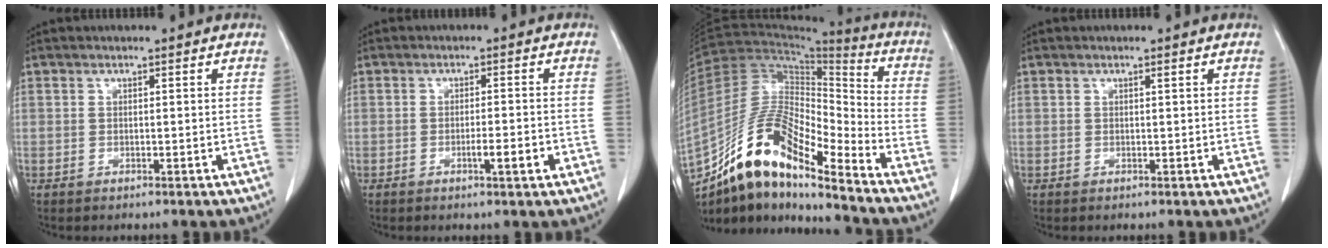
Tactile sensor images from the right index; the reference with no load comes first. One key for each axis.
{"total": 3.3, "fx": -1.3, "fy": 0.2, "fz": 3.0, "tx": -0.047, "ty": -0.002, "tz": -0.020}
{"total": 16.2, "fx": -12.3, "fy": 3.2, "fz": 10.0, "tx": -0.189, "ty": 0.022, "tz": -0.221}
{"total": 0.0}